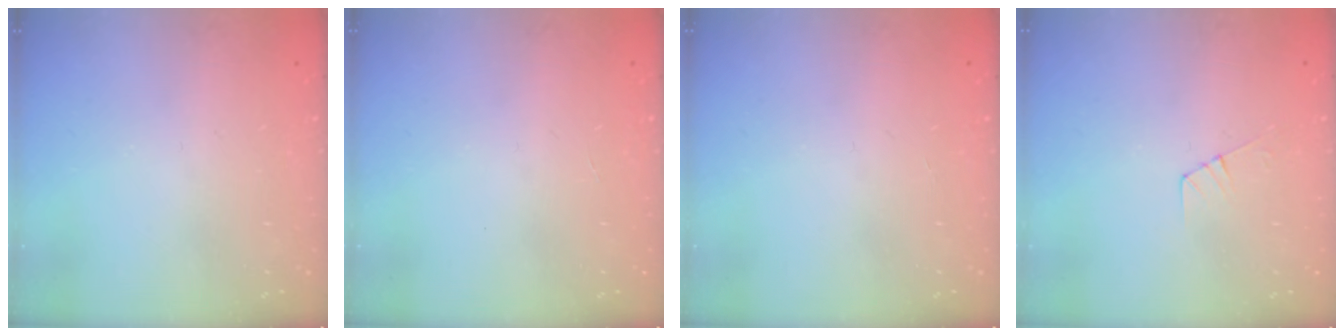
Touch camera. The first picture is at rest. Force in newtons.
{"total": 0.0}
{"total": 0.0}
{"total": 4.7, "press": 4.7, "slide": 0.5}